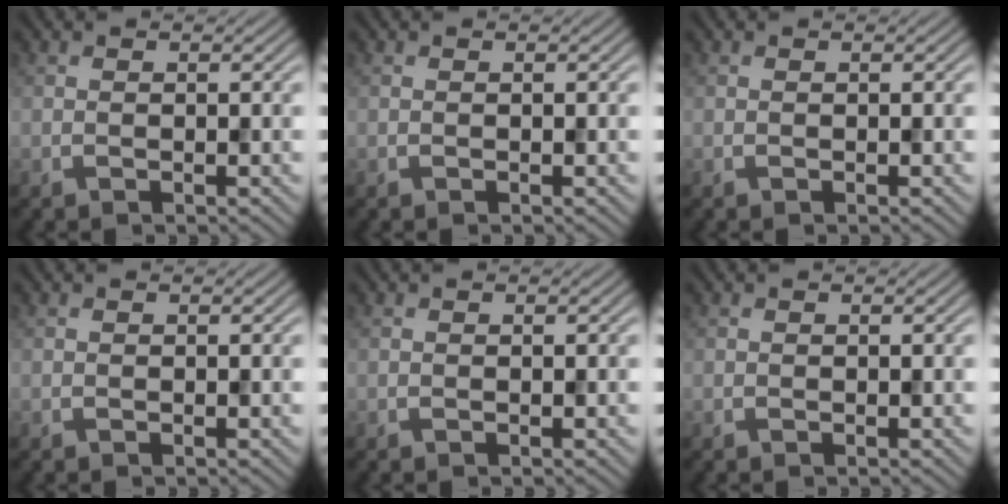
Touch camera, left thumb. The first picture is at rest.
{"total": 0.0}
{"total": 0.0}
{"total": 0.0}
{"total": 0.0}
{"total": 0.0}